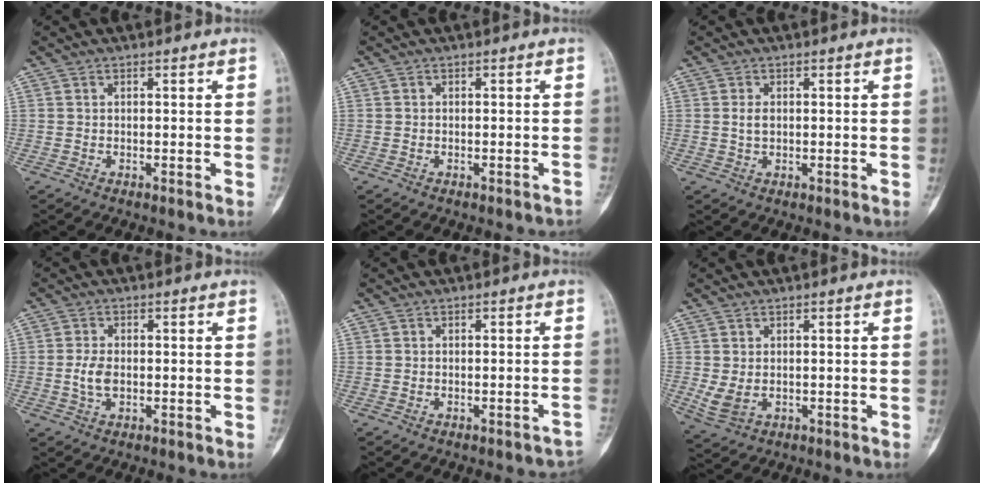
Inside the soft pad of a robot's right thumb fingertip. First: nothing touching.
{"total": 1.2, "force": [-1.1, 0.3, 0.5], "torque": [-0.011, 0.016, -0.008]}
{"total": 1.9, "force": [0.3, 1.2, 1.5], "torque": [-0.029, -0.001, 0.007]}
{"total": 3.6, "force": [-0.4, 2.2, 2.8], "torque": [-0.055, 0.002, -0.008]}
{"total": 2.0, "force": [-1.8, 0.6, 0.6], "torque": [-0.002, 0.025, -0.017]}
{"total": 3.9, "force": [-0.1, 2.8, 2.7], "torque": [-0.059, -0.006, 0.012]}